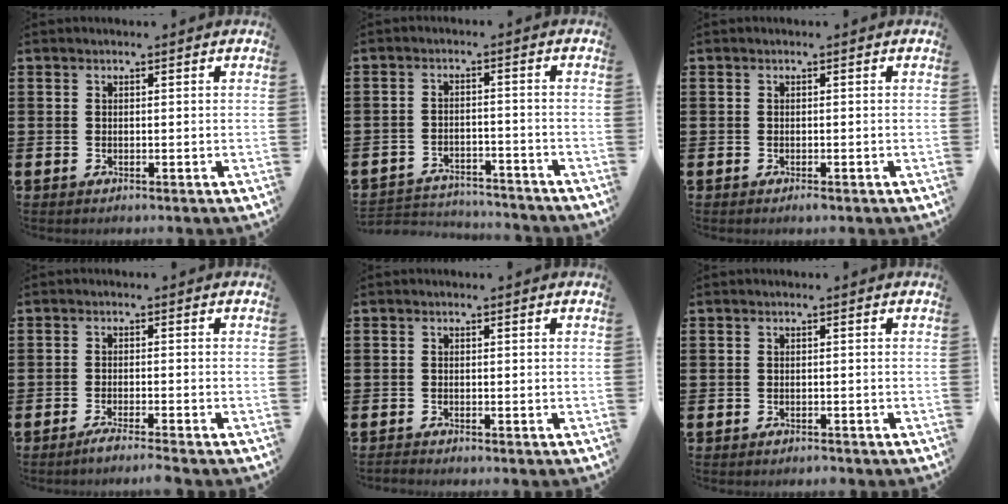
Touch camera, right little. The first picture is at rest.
{"total": 3.2, "force": [-3.2, 0.5, 0.0], "torque": [-0.007, 0.005, -0.069]}
{"total": 0.5, "force": [-0.2, 0.1, 0.5], "torque": [-0.010, -0.002, -0.004]}
{"total": 2.0, "force": [-1.6, -0.2, 1.2], "torque": [-0.018, 0.001, -0.030]}
{"total": 0.5, "force": [-0.5, 0.0, 0.0], "torque": [0.000, -0.002, -0.011]}
{"total": 0.6, "force": [-0.6, 0.1, 0.1], "torque": [-0.004, -0.003, -0.012]}